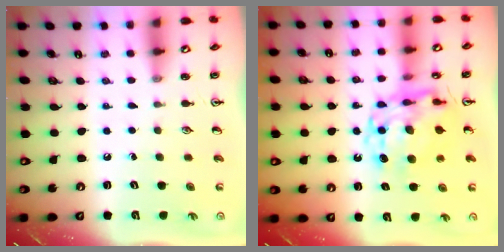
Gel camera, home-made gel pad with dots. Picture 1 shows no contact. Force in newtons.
{"total": 12.6, "press": 12.6, "slide": 1.1}